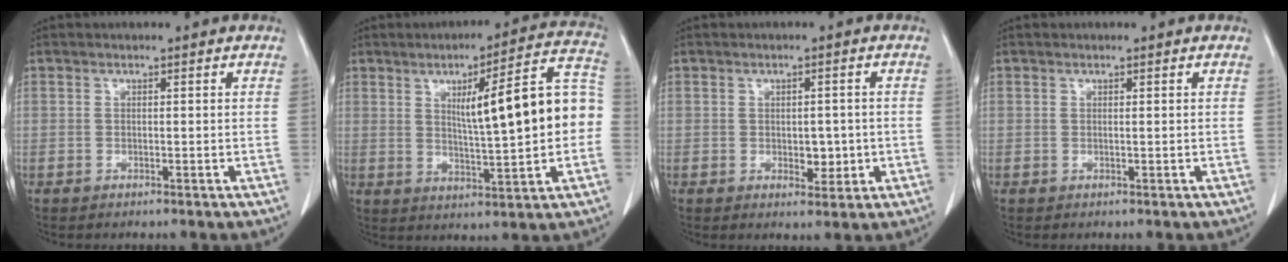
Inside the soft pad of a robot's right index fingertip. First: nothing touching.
{"total": 15.1, "force": [1.1, 2.2, 14.9], "torque": [-0.199, 0.034, 0.019]}
{"total": 3.3, "force": [-0.5, 1.9, 2.6], "torque": [-0.027, 0.001, 0.000]}
{"total": 0.0}